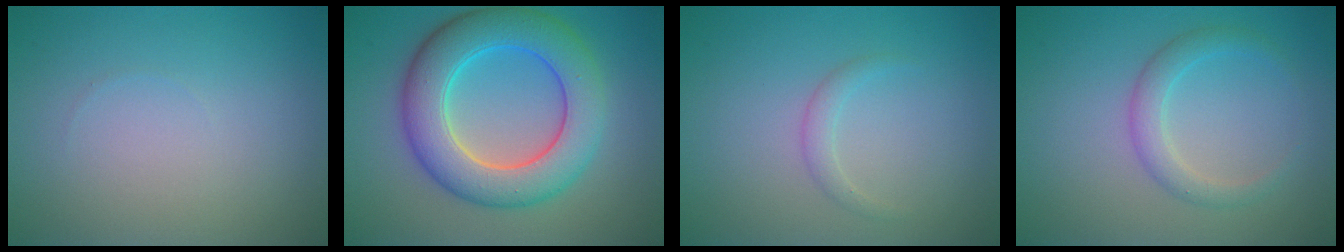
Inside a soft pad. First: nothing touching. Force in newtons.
{"total": 8.6, "press": 8.6, "slide": 0.3}
{"total": 1.2, "press": 1.1, "slide": 0.1}
{"total": 2.3, "press": 2.3, "slide": 0.1}